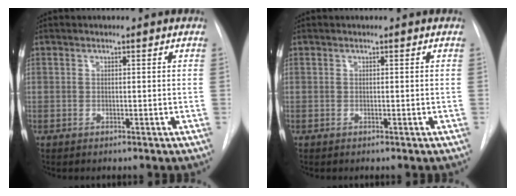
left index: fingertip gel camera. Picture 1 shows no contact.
{"total": 0.0}